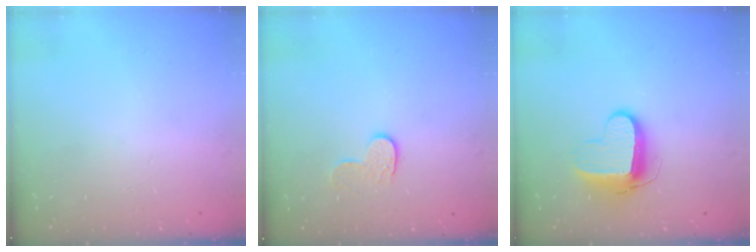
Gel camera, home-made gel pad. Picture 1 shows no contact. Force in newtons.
{"total": 7.3, "press": 7.3, "slide": 0.2}
{"total": 9.6, "press": 9.6, "slide": 0.8}